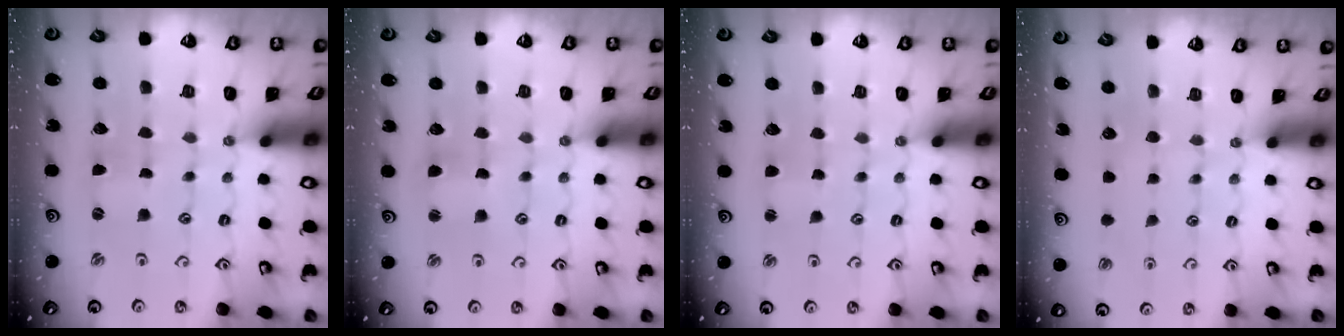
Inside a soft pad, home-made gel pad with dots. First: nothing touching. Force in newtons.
{"total": 2.5, "press": 2.5, "slide": 0.3}
{"total": 2.1, "press": 2.1, "slide": 0.3}
{"total": 0.0}